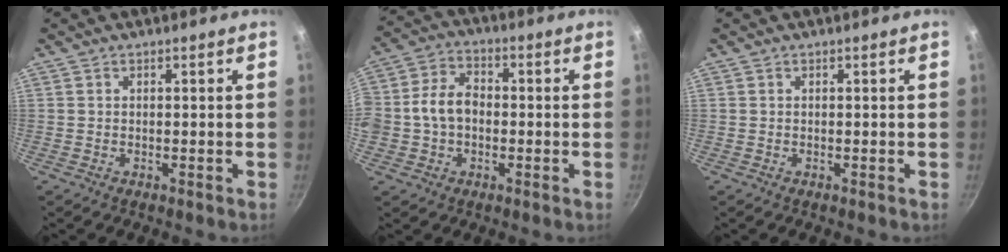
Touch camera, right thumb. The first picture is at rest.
{"total": 8.9, "force": [-0.8, 6.8, 5.7], "torque": [-0.086, 0.026, -0.028]}
{"total": 0.0}